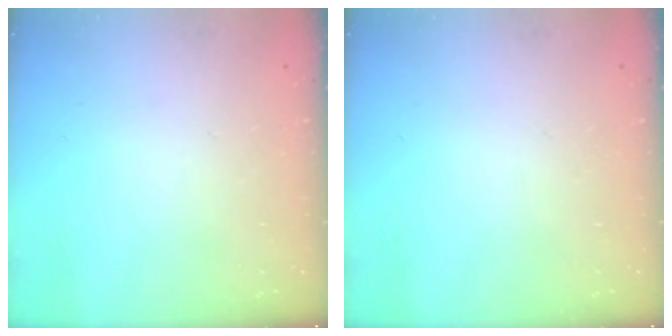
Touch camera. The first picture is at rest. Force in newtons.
{"total": 0.0}